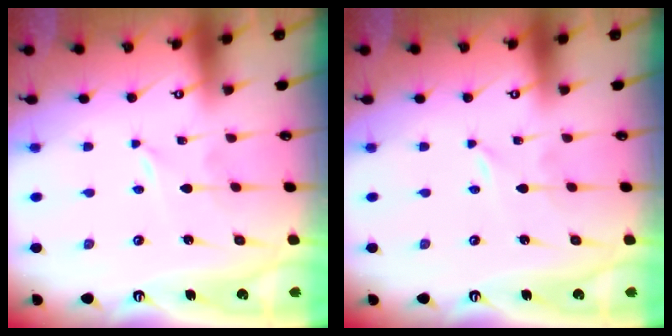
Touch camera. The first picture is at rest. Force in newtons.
{"total": 0.0}